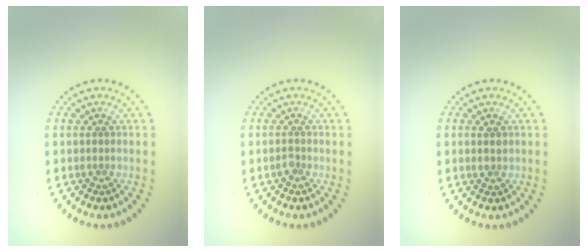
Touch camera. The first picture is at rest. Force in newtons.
{"total": 0.8, "press": 0.6, "slide": 0.5}
{"total": 1.0, "press": 1.0, "slide": 0.3}